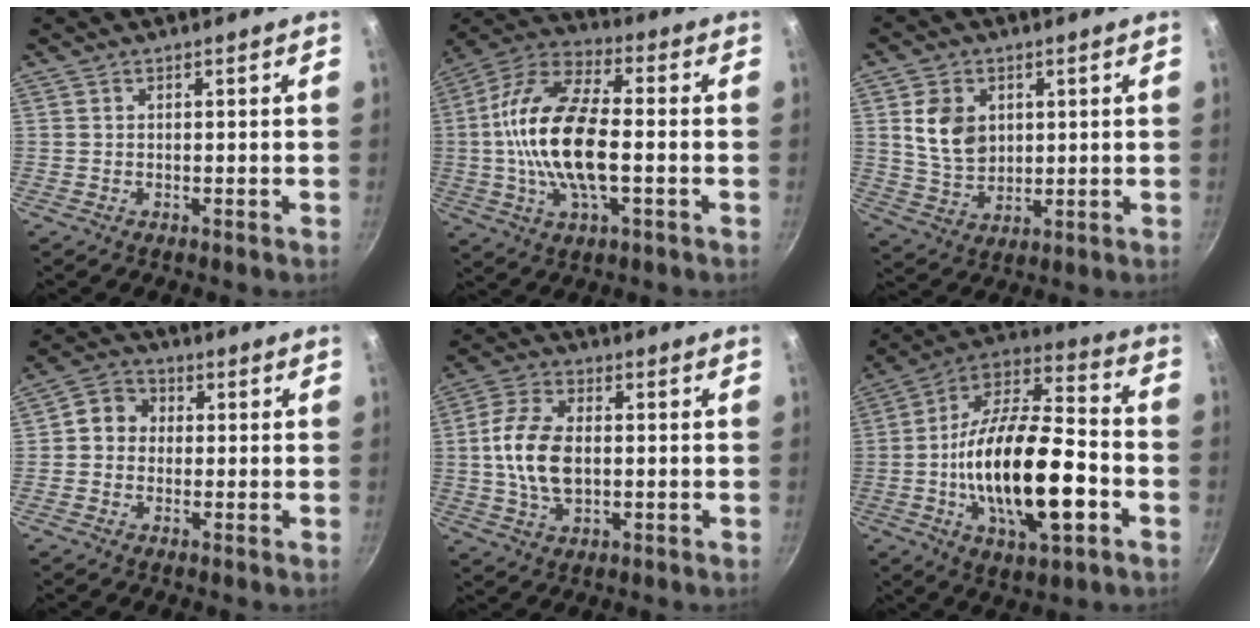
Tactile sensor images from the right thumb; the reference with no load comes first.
{"total": 18.6, "force": [-1.4, 8.3, 16.5], "torque": [-0.311, 0.030, -0.044]}
{"total": 9.1, "force": [2.1, 7.0, 5.5], "torque": [-0.080, -0.018, 0.046]}
{"total": 5.9, "force": [0.2, 5.2, 2.7], "torque": [-0.020, 0.013, -0.014]}
{"total": 11.0, "force": [0.0, 6.7, 8.7], "torque": [-0.164, 0.012, -0.005]}
{"total": 25.0, "force": [-5.7, 10.6, 22.0], "torque": [-0.374, 0.034, -0.103]}